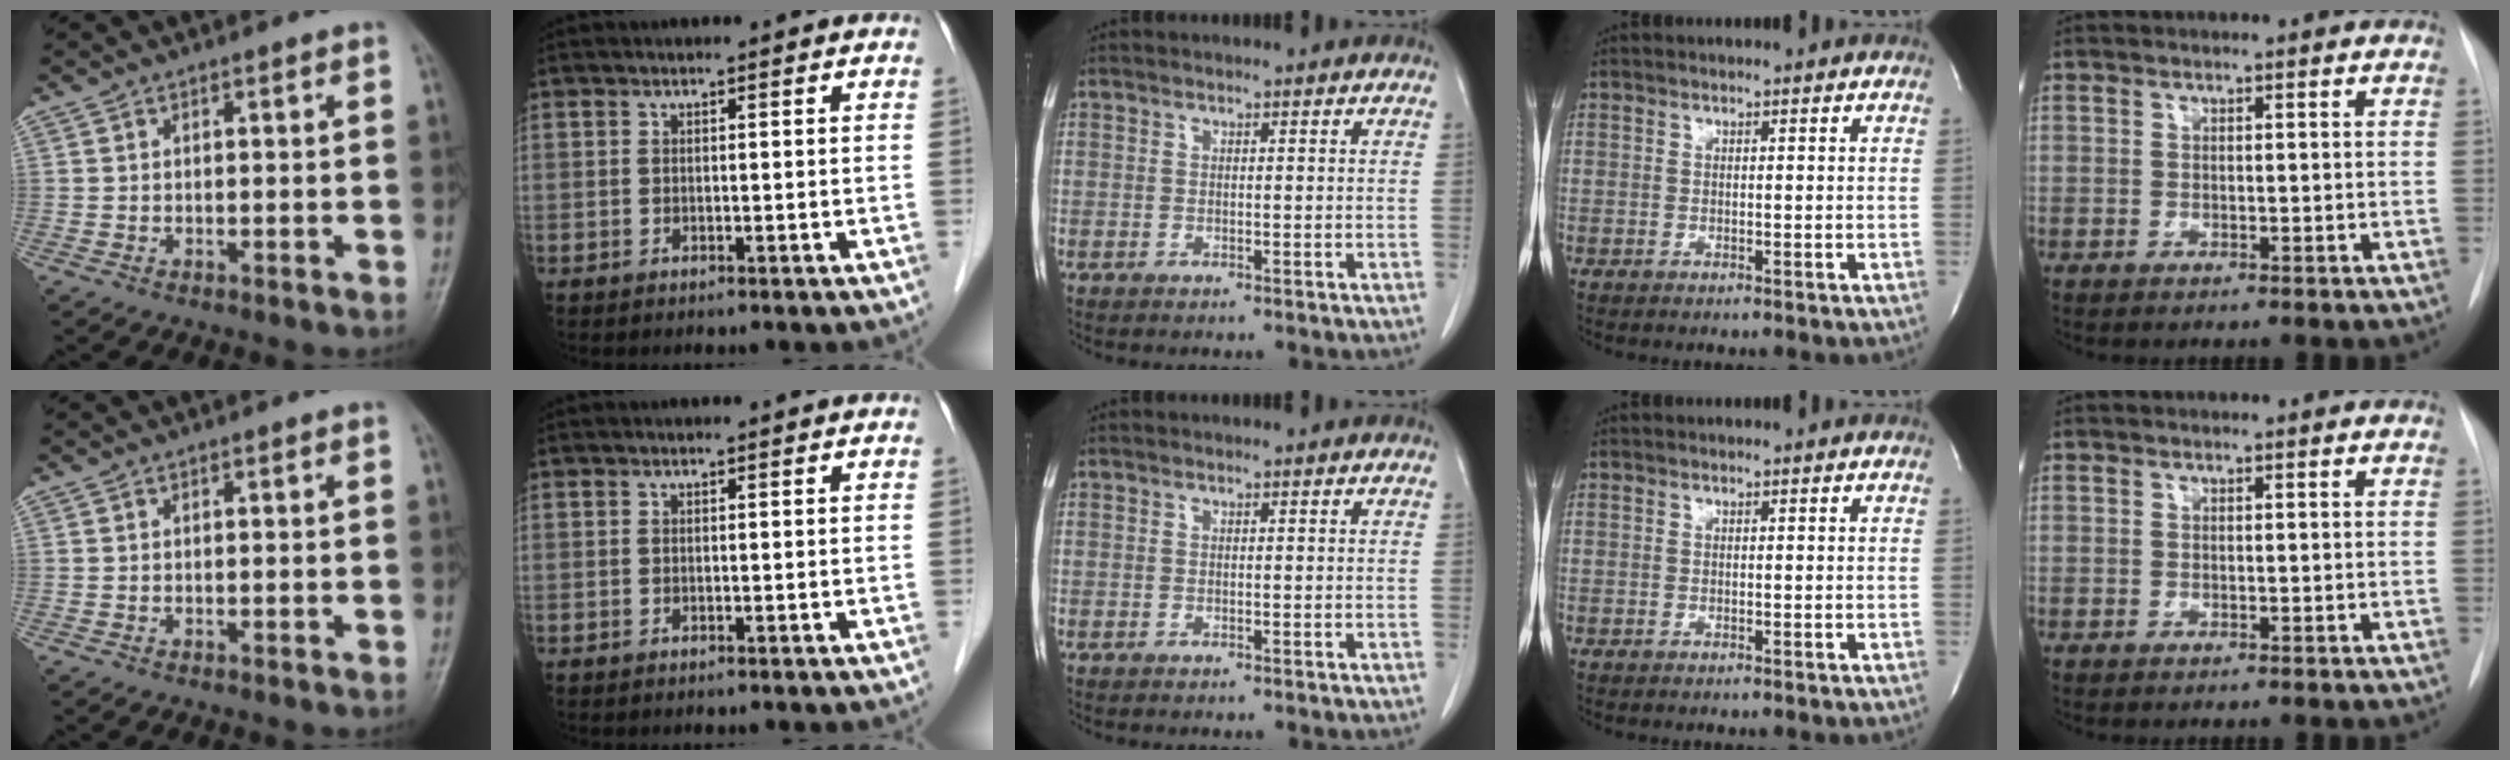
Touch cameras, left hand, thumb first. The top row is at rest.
{}